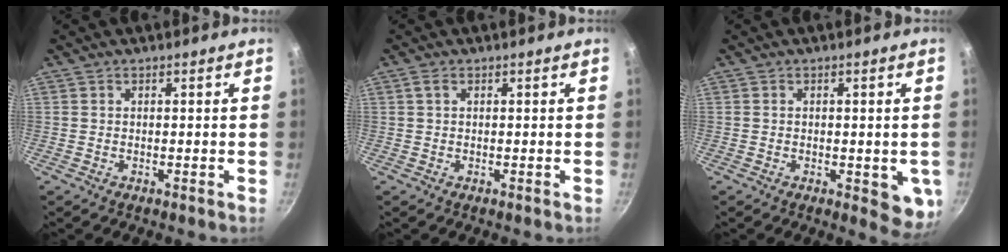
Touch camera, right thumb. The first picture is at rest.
{"total": 1.0, "force": [0.4, 0.5, 0.8], "torque": [-0.019, 0.005, 0.009]}
{"total": 6.5, "force": [-1.3, 3.2, 5.6], "torque": [-0.046, -0.006, -0.012]}